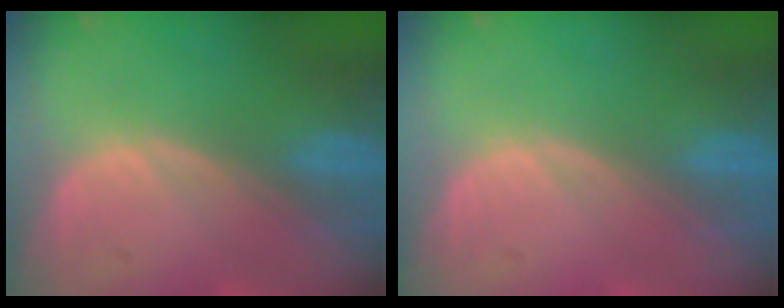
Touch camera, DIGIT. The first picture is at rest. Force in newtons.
{"total": 0.0}